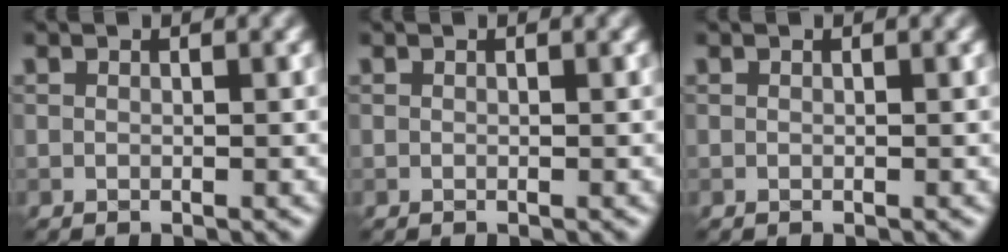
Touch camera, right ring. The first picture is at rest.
{"total": 0.0}
{"total": 0.0}